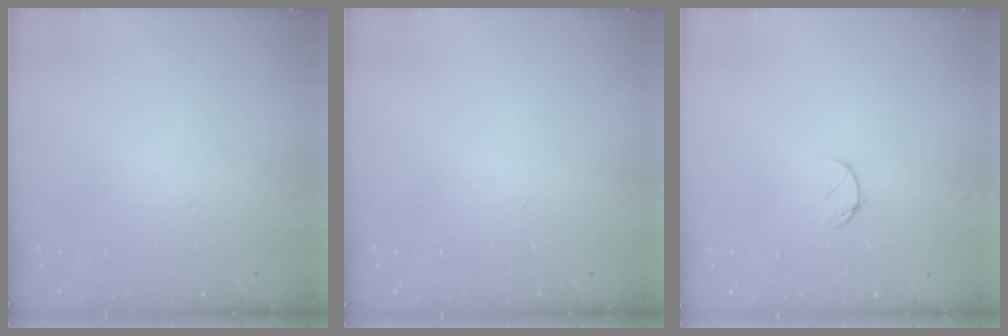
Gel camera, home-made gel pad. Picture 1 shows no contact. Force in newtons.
{"total": 0.0}
{"total": 4.3, "press": 4.3, "slide": 0.3}